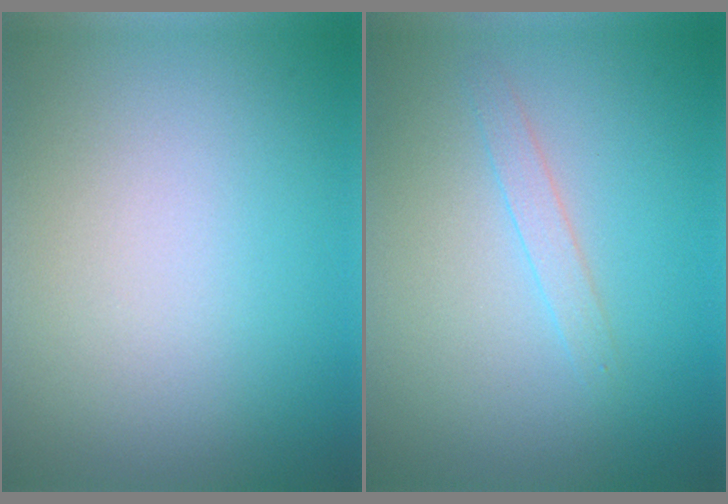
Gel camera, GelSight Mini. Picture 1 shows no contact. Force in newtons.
{"total": 1.2, "press": 1.2, "slide": 0.1}